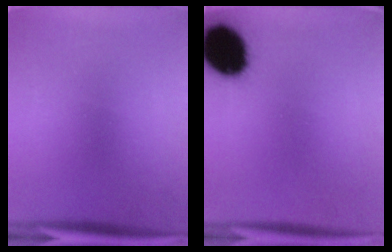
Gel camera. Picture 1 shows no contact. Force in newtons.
{"total": 15.4}